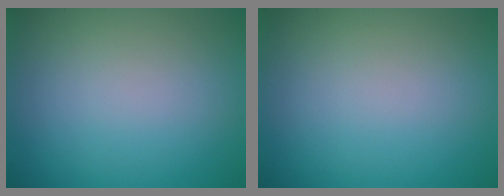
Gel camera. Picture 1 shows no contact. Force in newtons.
{"total": 0.0}